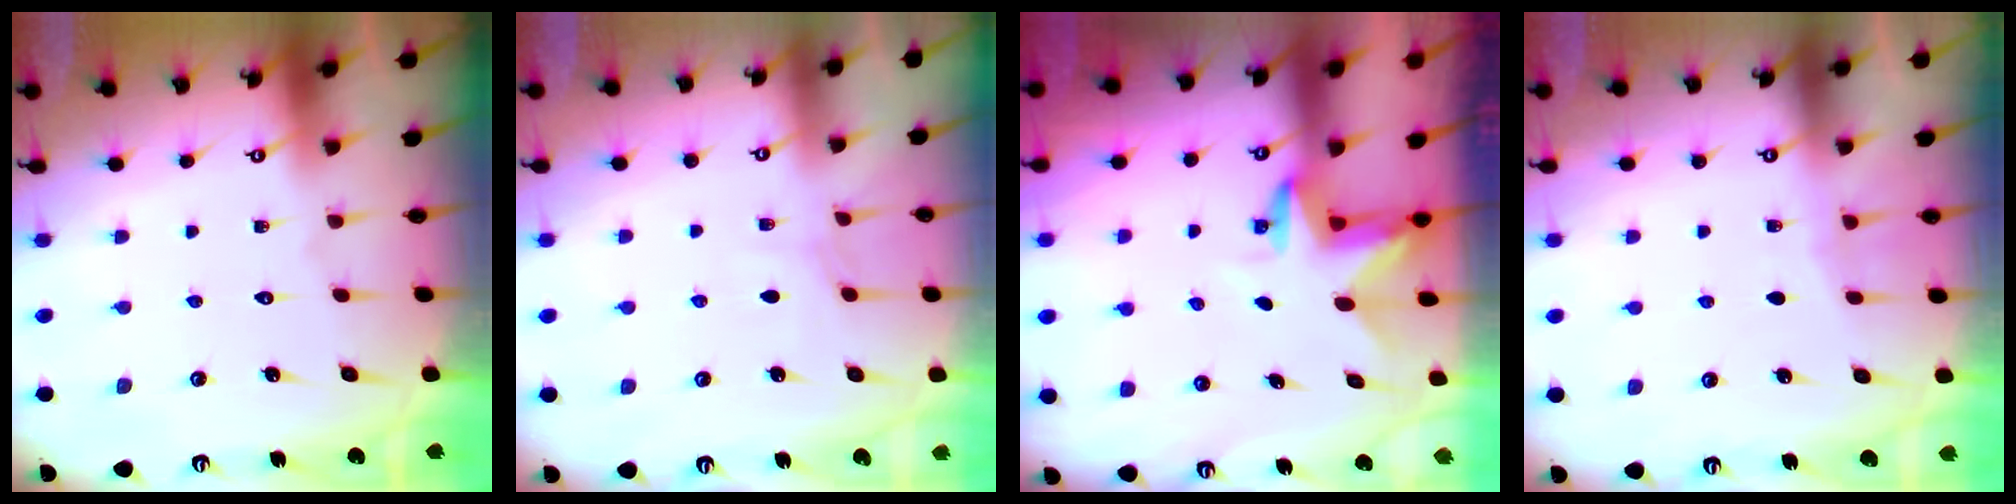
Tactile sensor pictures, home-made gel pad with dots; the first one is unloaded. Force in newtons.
{"total": 2.9, "press": 2.8, "slide": 0.5}
{"total": 3.3, "press": 3.3, "slide": 0.1}
{"total": 4.3, "press": 4.3, "slide": 0.4}